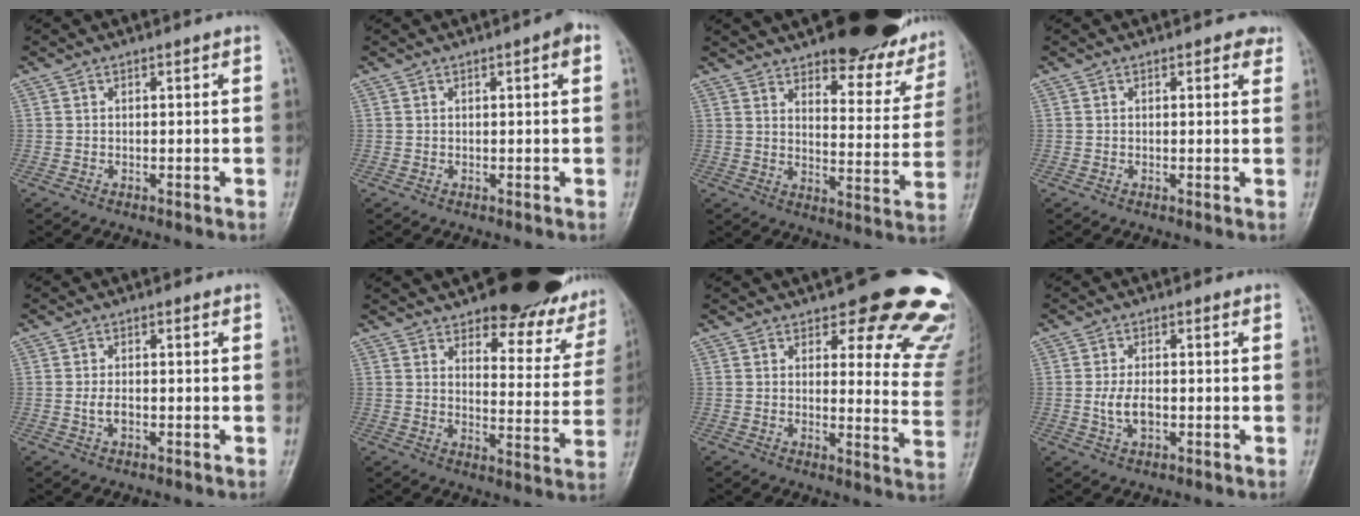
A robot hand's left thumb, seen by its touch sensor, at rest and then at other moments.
{"total": 2.0, "force": [0.7, 0.4, 1.8], "torque": [-0.025, 0.003, 0.006]}
{"total": 22.5, "force": [18.2, 7.9, 10.6], "torque": [-0.100, -0.088, 0.222]}
{"total": 2.0, "force": [1.2, 1.1, 1.2], "torque": [0.002, -0.003, 0.009]}
{"total": 2.1, "force": [-0.4, 1.2, 1.6], "torque": [-0.031, 0.000, -0.009]}
{"total": 21.1, "force": [16.9, 7.9, 9.8], "torque": [-0.079, -0.090, 0.199]}
{"total": 18.1, "force": [13.7, 6.4, 9.9], "torque": [-0.057, -0.084, 0.139]}
{"total": 4.2, "force": [-0.6, 2.3, 3.4], "torque": [-0.067, 0.000, -0.012]}